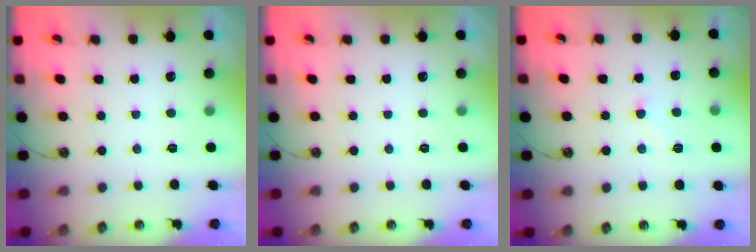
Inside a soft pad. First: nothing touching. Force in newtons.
{"total": 0.0}
{"total": 1.7, "press": 1.7, "slide": 0.2}